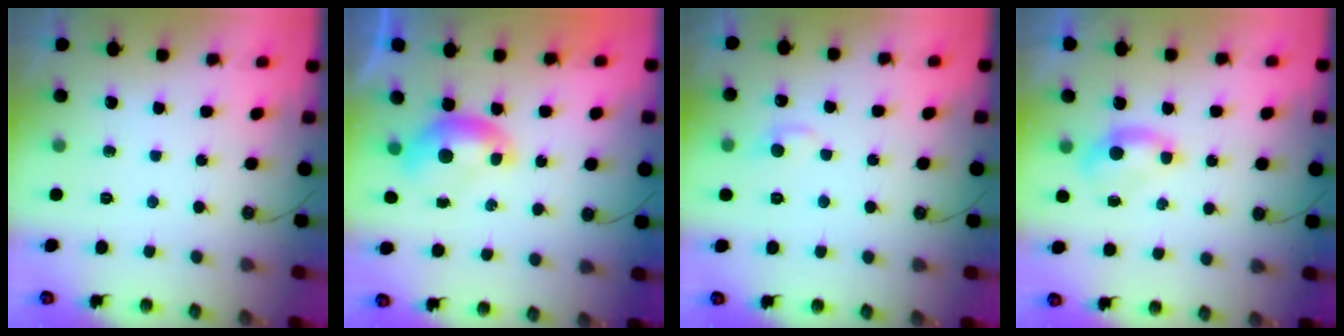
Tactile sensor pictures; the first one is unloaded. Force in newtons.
{"total": 0.0}
{"total": 1.6, "press": 1.4, "slide": 0.7}
{"total": 0.7, "press": 0.5, "slide": 0.5}